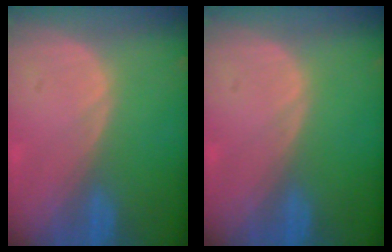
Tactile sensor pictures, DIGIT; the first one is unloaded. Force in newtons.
{"total": 0.0}